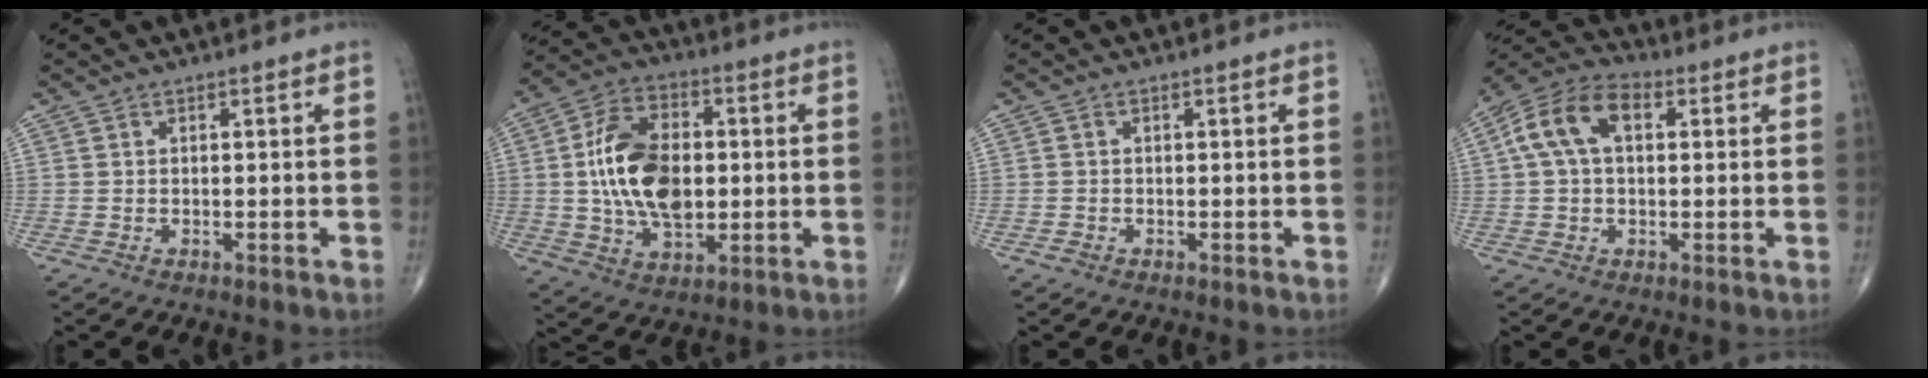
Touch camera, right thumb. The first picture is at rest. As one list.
[{"total": 16.2, "force": [0.4, 9.8, 12.8], "torque": [-0.215, 0.010, 0.008]}, {"total": 0.8, "force": [-0.4, 0.5, 0.3], "torque": [-0.005, 0.000, -0.011]}, {"total": 10.8, "force": [2.3, 6.5, 8.3], "torque": [-0.163, 0.032, 0.034]}]